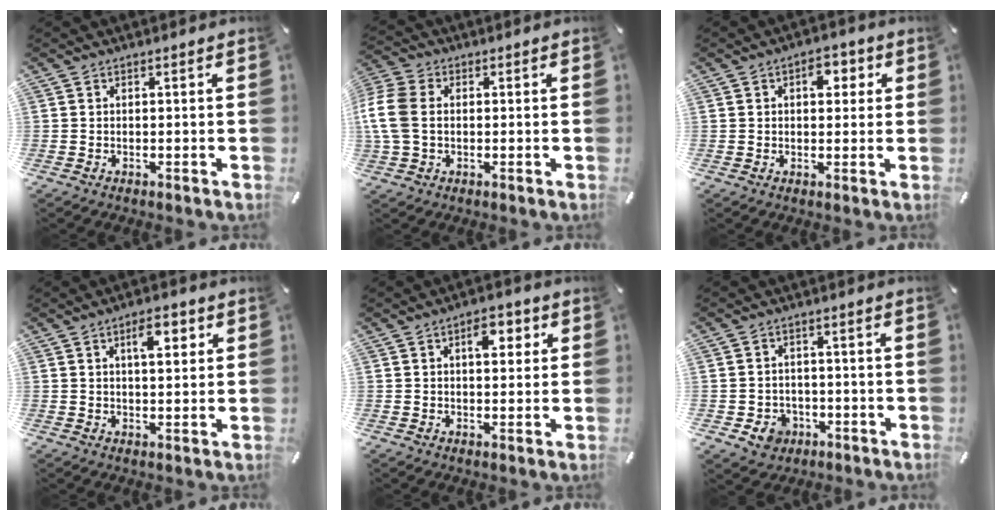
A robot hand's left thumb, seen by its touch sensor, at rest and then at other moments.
{"total": 9.4, "force": [0.3, 6.9, 6.4], "torque": [-0.153, 0.009, 0.008]}
{"total": 4.7, "force": [1.2, 3.1, 3.3], "torque": [-0.030, -0.005, 0.008]}
{"total": 6.0, "force": [2.6, 2.7, 4.7], "torque": [-0.060, -0.008, 0.035]}
{"total": 5.7, "force": [1.7, 3.4, 4.2], "torque": [-0.041, -0.008, 0.018]}
{"total": 5.5, "force": [-2.1, 4.8, 1.7], "torque": [-0.019, 0.009, -0.038]}